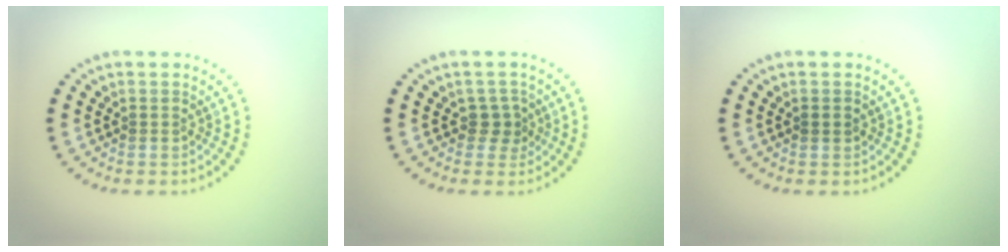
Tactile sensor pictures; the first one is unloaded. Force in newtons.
{"total": 1.6, "press": 1.3, "slide": 1.0}
{"total": 0.9, "press": 0.9, "slide": 0.2}